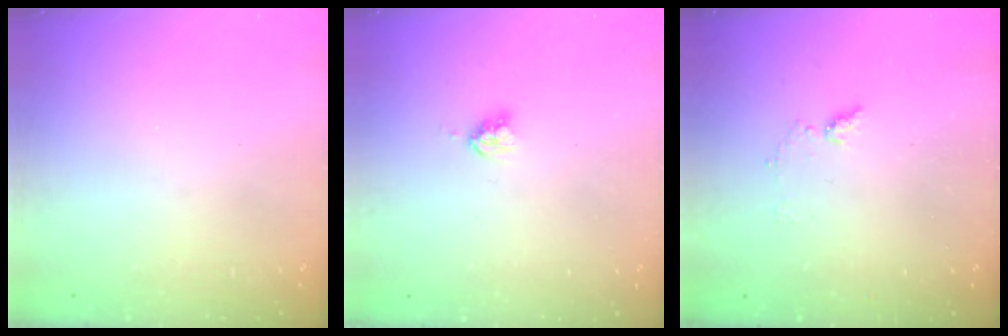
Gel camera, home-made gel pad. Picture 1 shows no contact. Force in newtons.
{"total": 4.0, "press": 4.0, "slide": 0.1}
{"total": 5.3, "press": 5.3, "slide": 0.6}